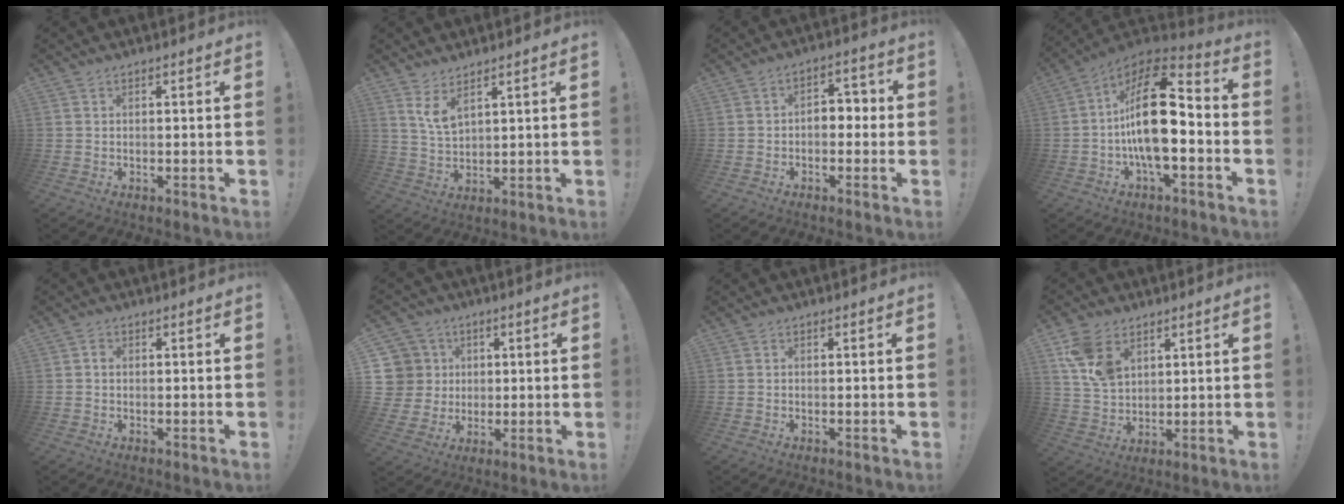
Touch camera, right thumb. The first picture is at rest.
{"total": 6.1, "force": [4.4, 2.2, 3.7], "torque": [-0.076, -0.025, 0.081]}
{"total": 5.7, "force": [-0.5, 4.1, 4.0], "torque": [-0.051, 0.010, -0.013]}
{"total": 21.3, "force": [-1.0, 9.4, 19.0], "torque": [-0.335, 0.011, -0.016]}
{"total": 1.5, "force": [0.1, 1.3, 0.8], "torque": [-0.016, 0.005, 0.001]}
{"total": 8.9, "force": [2.3, 8.4, 2.0], "torque": [-0.040, -0.010, 0.052]}
{"total": 0.0}
{"total": 11.2, "force": [6.0, 7.6, 5.7], "torque": [-0.103, -0.016, 0.121]}